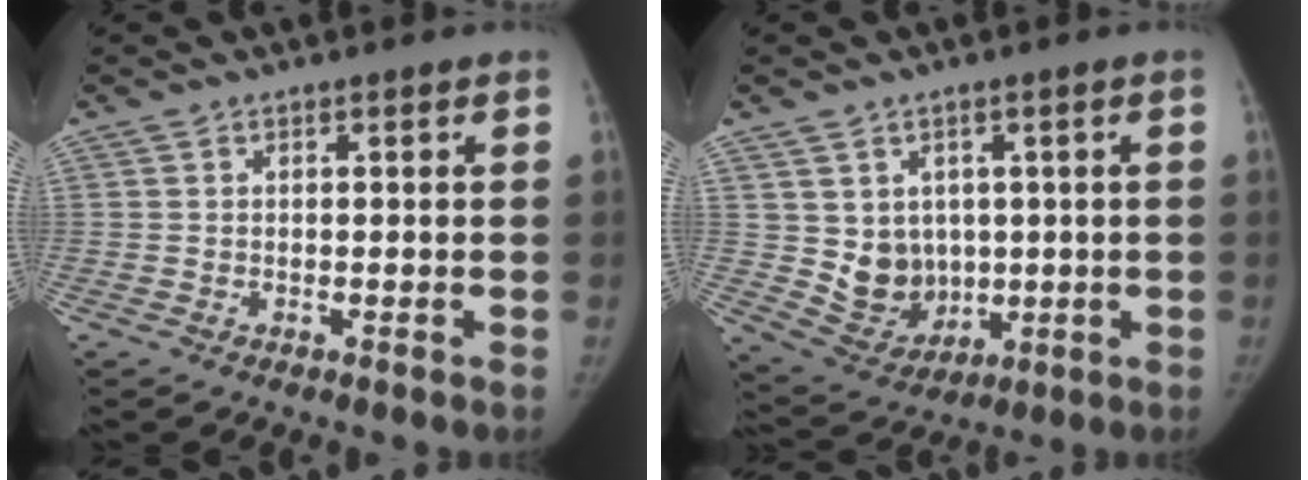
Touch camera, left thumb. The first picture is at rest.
{"total": 8.8, "force": [1.1, 7.5, 4.4], "torque": [-0.041, -0.018, 0.046]}